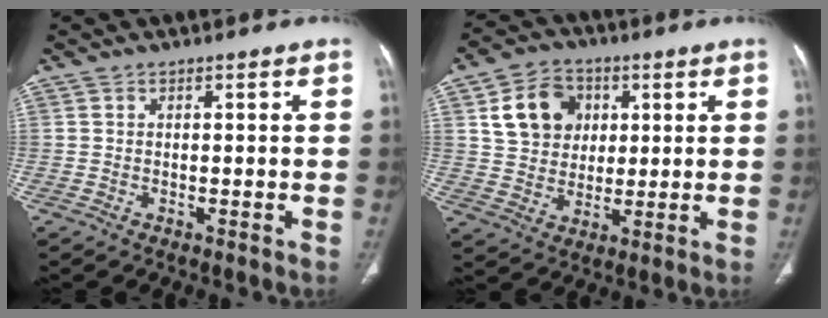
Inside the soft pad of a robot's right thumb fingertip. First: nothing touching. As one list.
[{"total": 11.5, "force": [3.6, 9.4, 5.7], "torque": [-0.068, -0.003, 0.065]}]